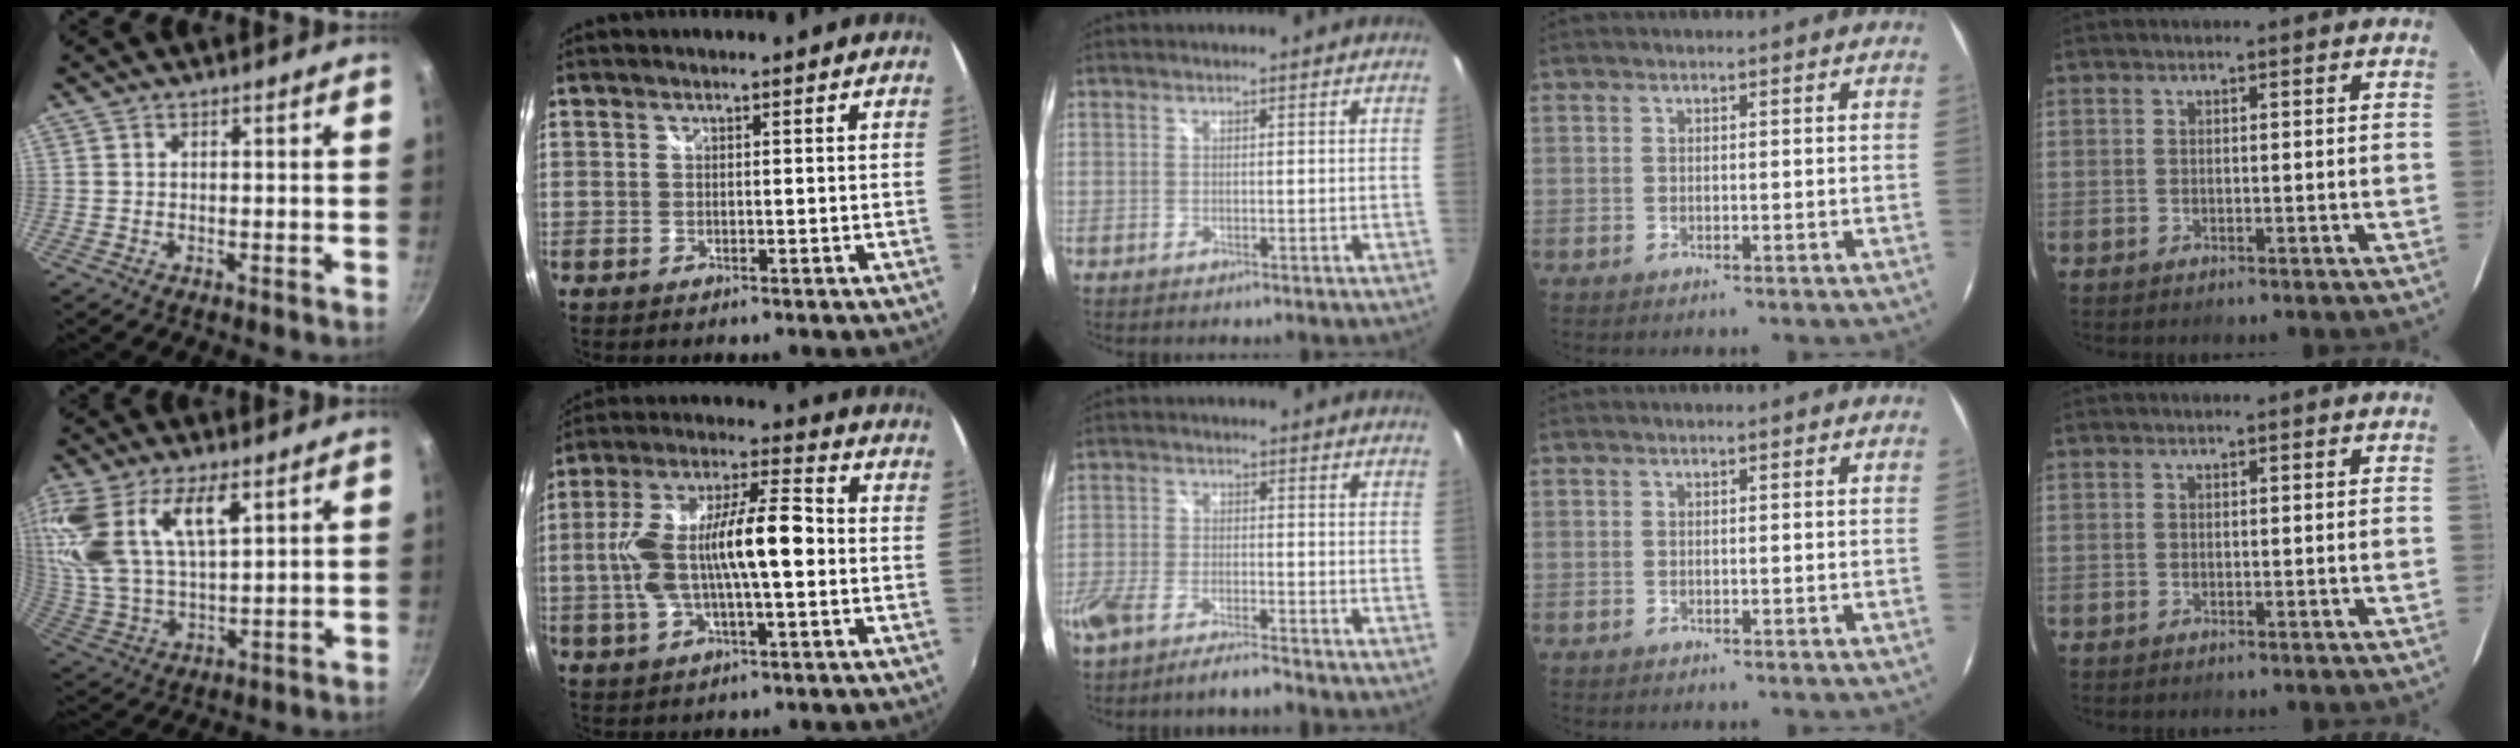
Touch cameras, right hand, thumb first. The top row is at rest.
{"thumb": {"total": 19.8, "force": [9.2, 9.8, 14.6], "torque": [-0.304, -0.010, 0.187]}, "index": {"total": 15.2, "force": [-1.3, 4.3, 14.5], "torque": [-0.276, 0.011, -0.024]}, "middle": {"total": 7.8, "force": [-6.4, 1.6, 4.2], "torque": [-0.108, -0.022, -0.120]}}